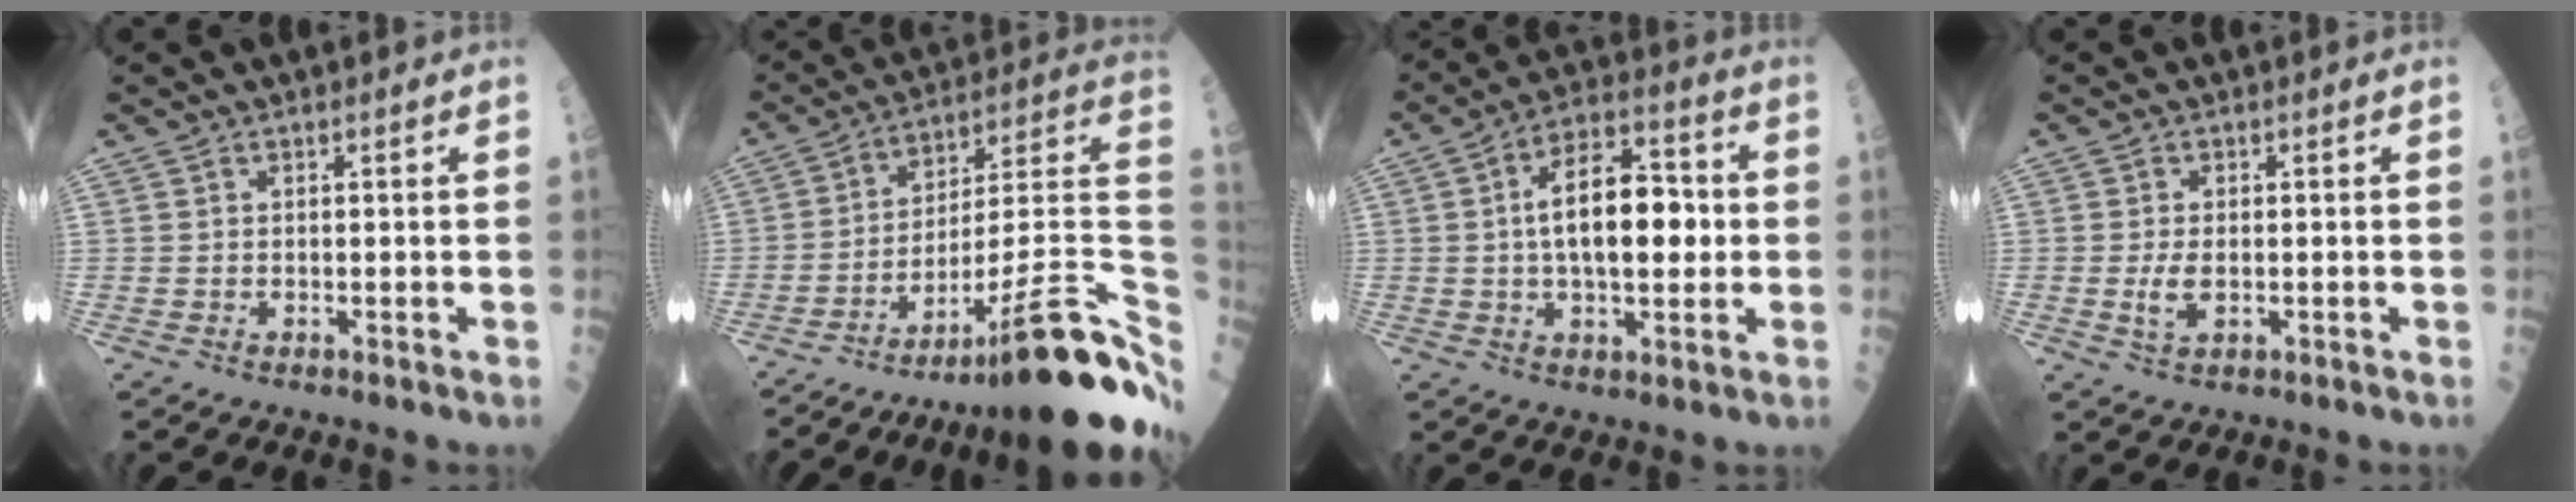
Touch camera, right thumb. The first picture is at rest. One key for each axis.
{"total": 29.1, "fx": -15.5, "fy": 6.4, "fz": 23.8, "tx": -0.248, "ty": 0.081, "tz": -0.230}
{"total": 15.0, "fx": 0.6, "fy": 7.3, "fz": 13.1, "tx": -0.189, "ty": 0.023, "tz": 0.005}
{"total": 3.3, "fx": -0.5, "fy": 1.6, "fz": 2.8, "tx": -0.053, "ty": -0.003, "tz": -0.007}